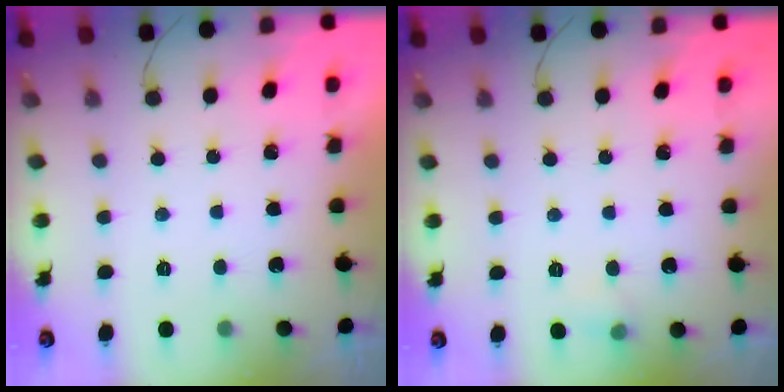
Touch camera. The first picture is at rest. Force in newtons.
{"total": 4.6, "press": 4.4, "slide": 1.4}